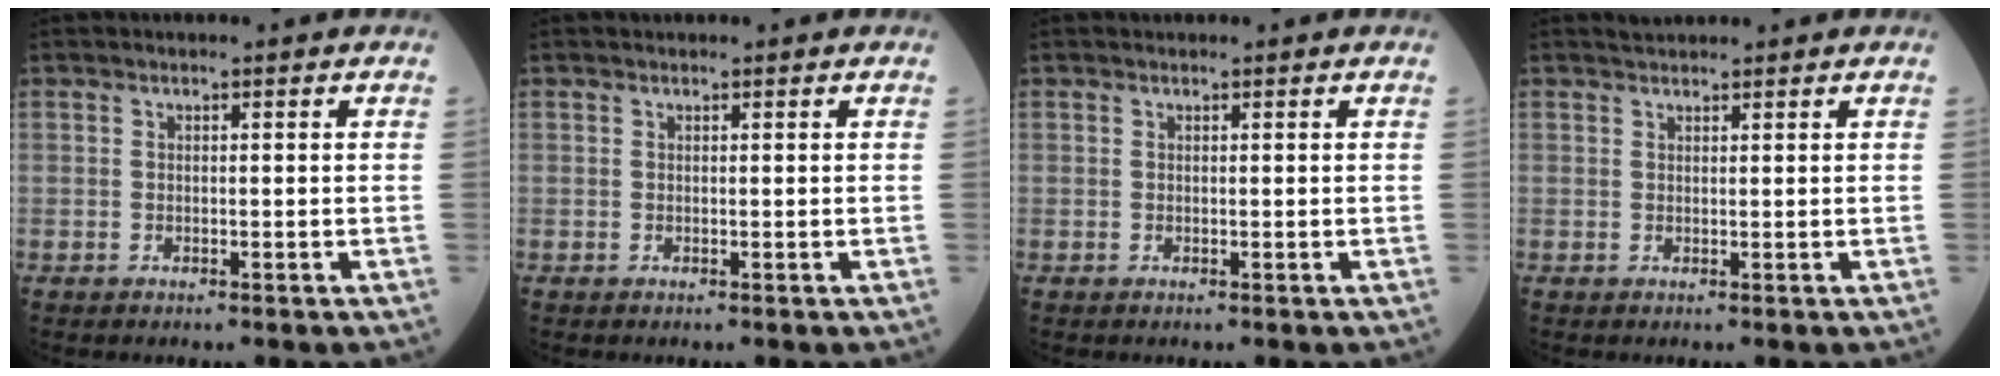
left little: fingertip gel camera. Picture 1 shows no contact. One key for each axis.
{"total": 0.0}
{"total": 0.0}
{"total": 1.2, "fx": 1.2, "fy": 0.2, "fz": 0.1, "tx": -0.009, "ty": 0.012, "tz": 0.025}